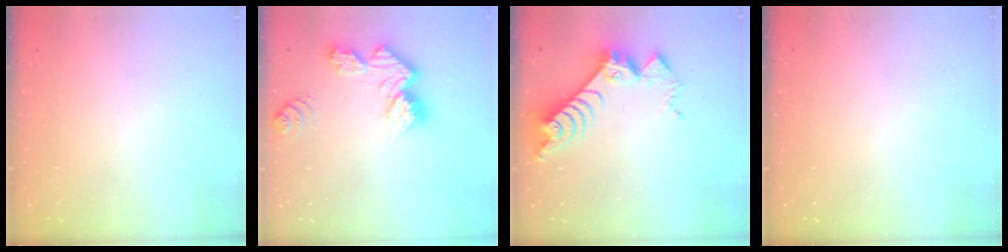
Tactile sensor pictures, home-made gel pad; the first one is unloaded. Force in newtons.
{"total": 12.0, "press": 12.0, "slide": 1.0}
{"total": 9.8, "press": 9.7, "slide": 0.9}
{"total": 0.0}